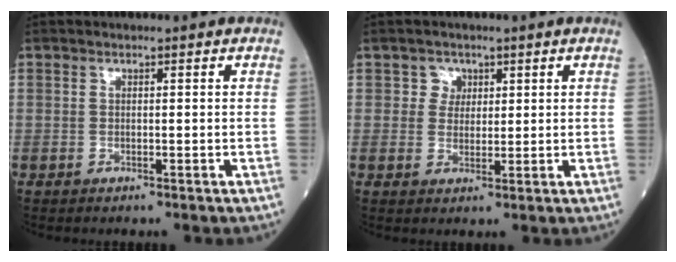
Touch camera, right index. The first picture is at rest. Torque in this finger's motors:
{"motor_torque": [-0.22, 0.07, -0.09, -0.02]}